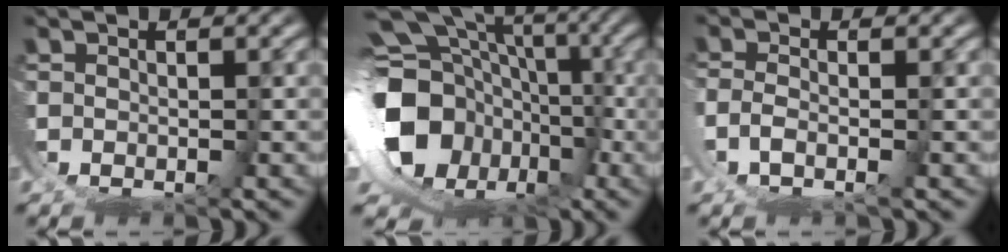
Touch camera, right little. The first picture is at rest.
{"total": 16.5, "force": [-1.4, 13.0, 10.0], "torque": [-0.203, -0.034, -0.026]}
{"total": 1.2, "force": [-0.7, -0.6, 0.7], "torque": [-0.013, -0.003, -0.012]}